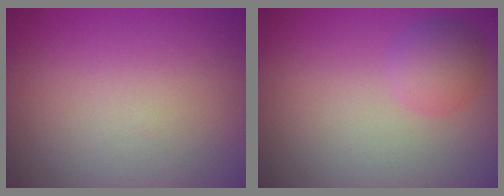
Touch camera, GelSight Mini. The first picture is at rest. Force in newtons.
{"total": 2.5, "press": 2.5, "slide": 0.1}